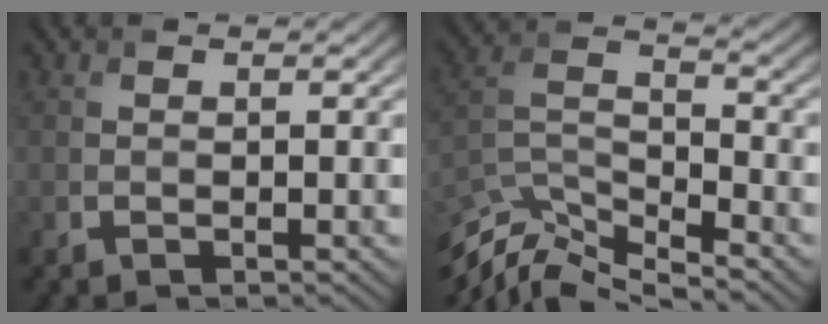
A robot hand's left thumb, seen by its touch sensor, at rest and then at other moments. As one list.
[{"total": 11.4, "force": [-9.8, 2.7, 5.2], "torque": [-0.117, -0.013, -0.191]}]